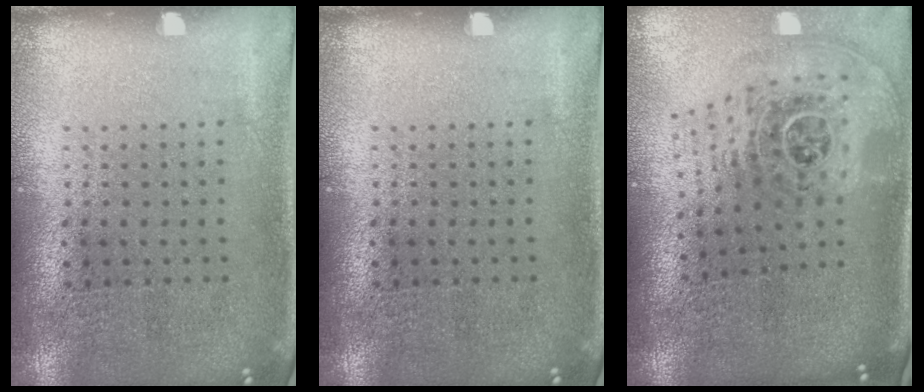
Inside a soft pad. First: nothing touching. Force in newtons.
{"total": 0.0}
{"total": 2.5, "press": 1.8, "slide": 1.8}